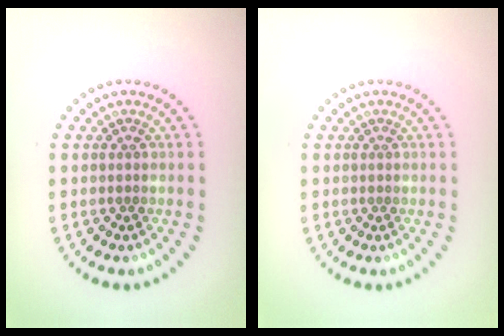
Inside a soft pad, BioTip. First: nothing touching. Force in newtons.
{"total": 0.0}